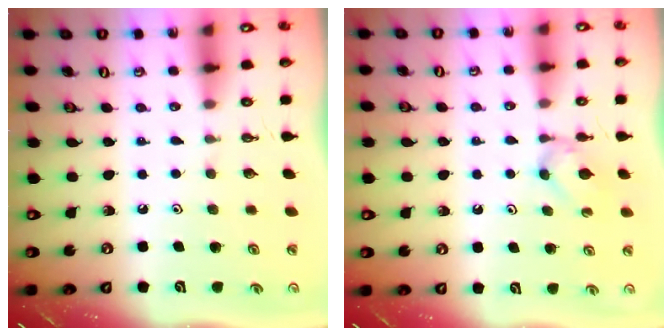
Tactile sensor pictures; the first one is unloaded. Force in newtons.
{"total": 3.0, "press": 2.9, "slide": 0.5}